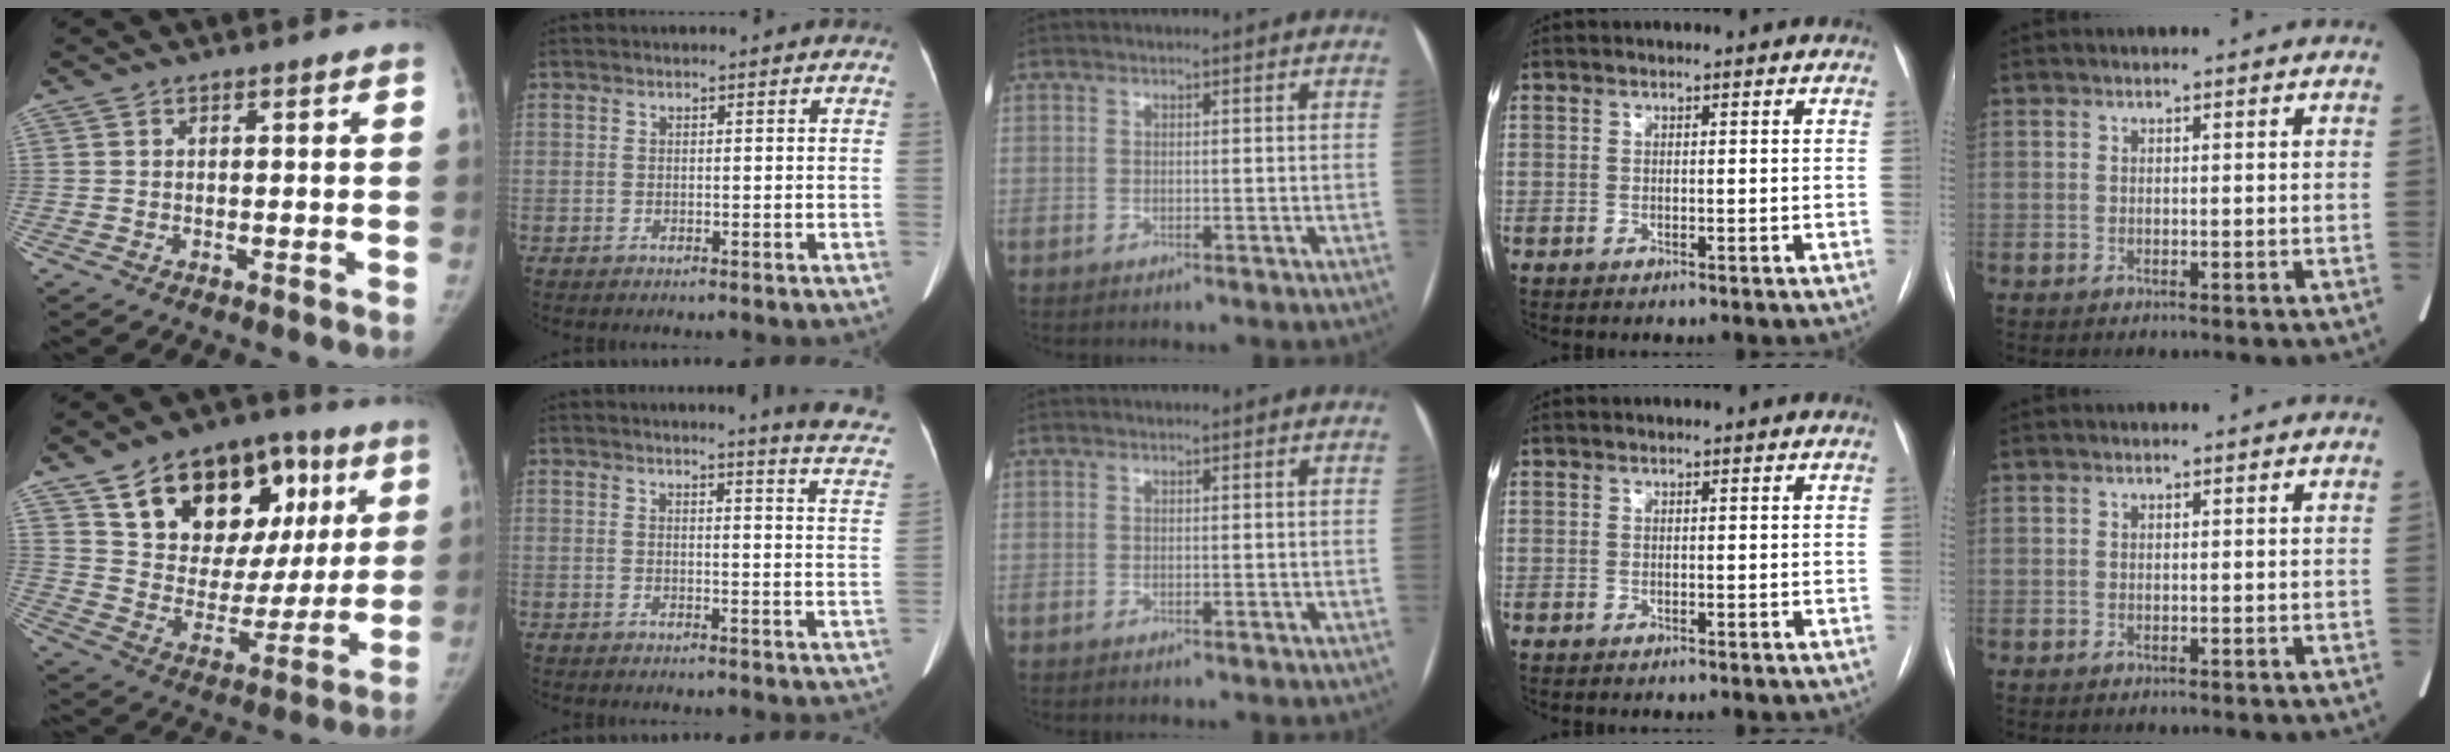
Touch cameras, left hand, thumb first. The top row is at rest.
{"thumb": {"total": 24.5, "force": [10.6, 15.6, 15.7], "torque": [-0.182, -0.004, 0.174]}, "index": {"total": 9.5, "force": [8.8, -0.5, 3.6], "torque": [-0.026, -0.061, 0.073]}}